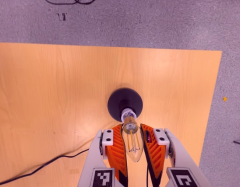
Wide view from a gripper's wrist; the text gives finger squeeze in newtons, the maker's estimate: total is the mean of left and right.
{"total": 21.0, "left": 23.6, "right": 18.5}